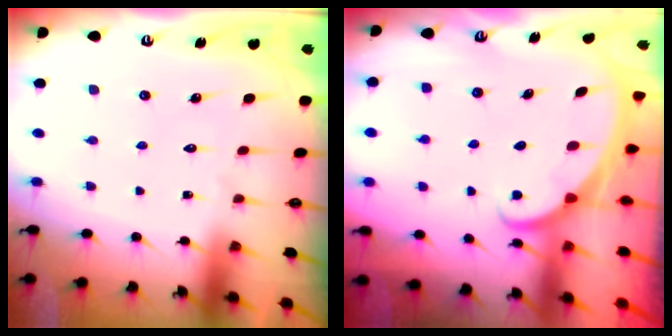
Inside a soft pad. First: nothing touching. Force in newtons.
{"total": 1.9, "press": 1.9, "slide": 0.1}